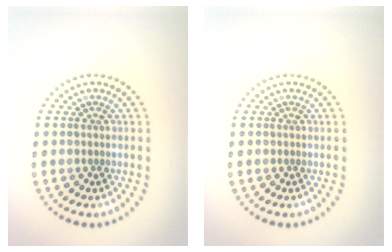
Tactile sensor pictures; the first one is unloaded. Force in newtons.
{"total": 0.0}